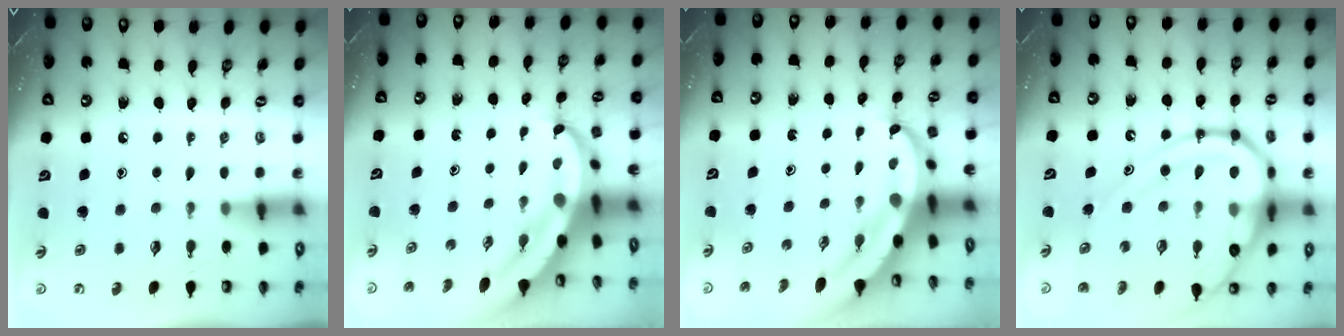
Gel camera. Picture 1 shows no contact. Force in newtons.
{"total": 7.8, "press": 7.7, "slide": 0.9}
{"total": 7.8, "press": 7.7, "slide": 0.9}
{"total": 21.8, "press": 21.7, "slide": 2.2}